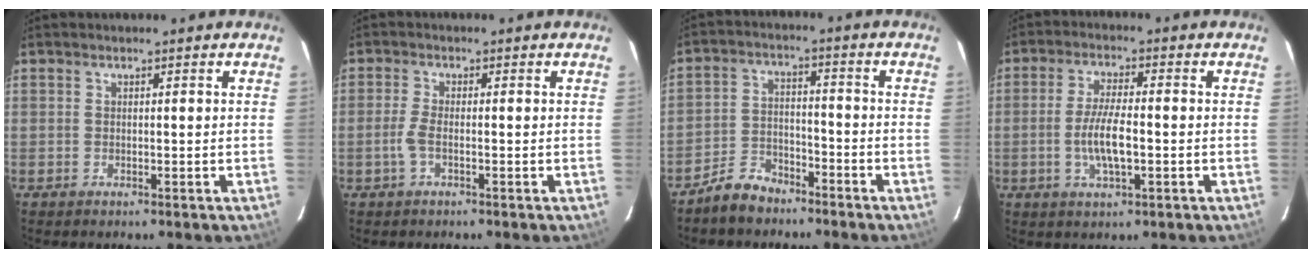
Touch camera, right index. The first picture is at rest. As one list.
[{"total": 2.8, "force": [-0.9, 0.6, 2.5], "torque": [-0.062, 0.000, -0.020]}, {"total": 6.8, "force": [-5.6, 3.4, 2.0], "torque": [-0.052, 0.018, -0.097]}, {"total": 7.0, "force": [-1.5, 2.0, 6.6], "torque": [-0.131, -0.004, -0.027]}]